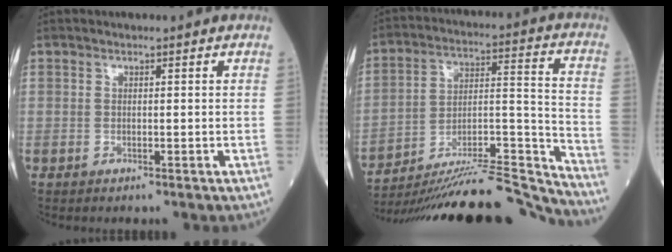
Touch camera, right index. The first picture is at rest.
{"total": 25.1, "force": [-24.1, -0.9, 7.2], "torque": [-0.098, 0.003, -0.368]}